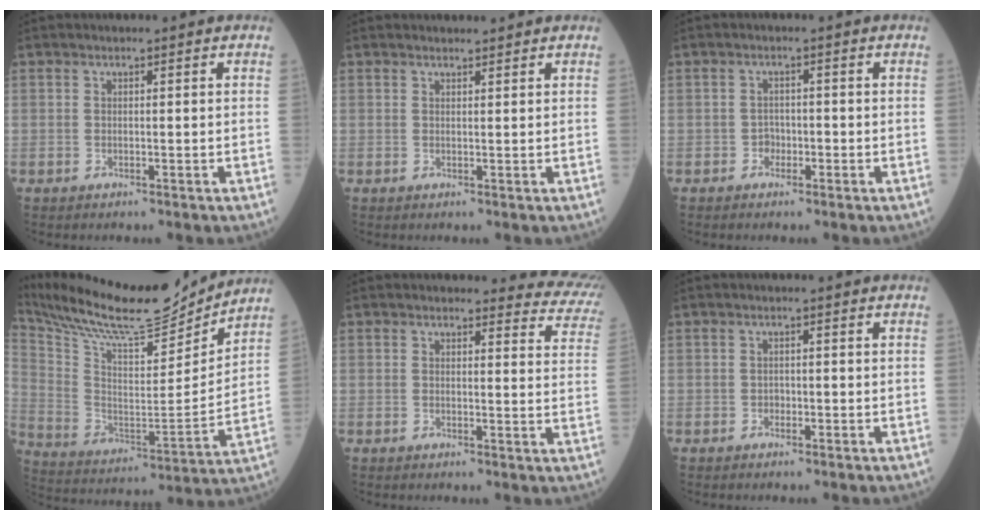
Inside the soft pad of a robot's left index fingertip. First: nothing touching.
{"total": 1.7, "force": [1.6, 0.3, 0.3], "torque": [-0.008, 0.006, 0.024]}
{"total": 1.7, "force": [-1.1, 1.2, 0.5], "torque": [-0.002, 0.003, -0.020]}
{"total": 21.9, "force": [20.2, 3.0, 7.9], "torque": [-0.167, -0.028, 0.329]}
{"total": 9.6, "force": [9.4, 2.3, 0.1], "torque": [0.046, -0.056, 0.056]}
{"total": 0.9, "force": [-0.6, 0.6, 0.3], "torque": [-0.002, 0.000, -0.013]}